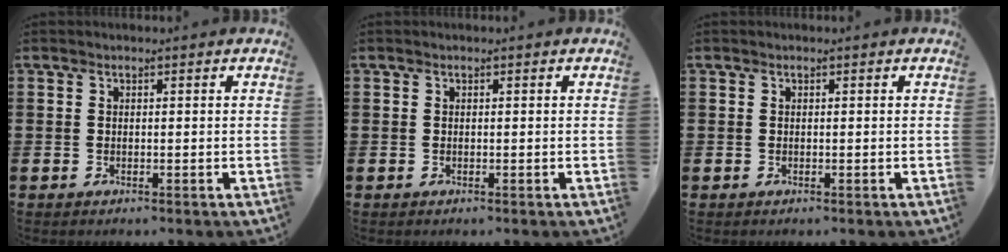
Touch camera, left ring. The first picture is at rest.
{"total": 0.0}
{"total": 0.0}